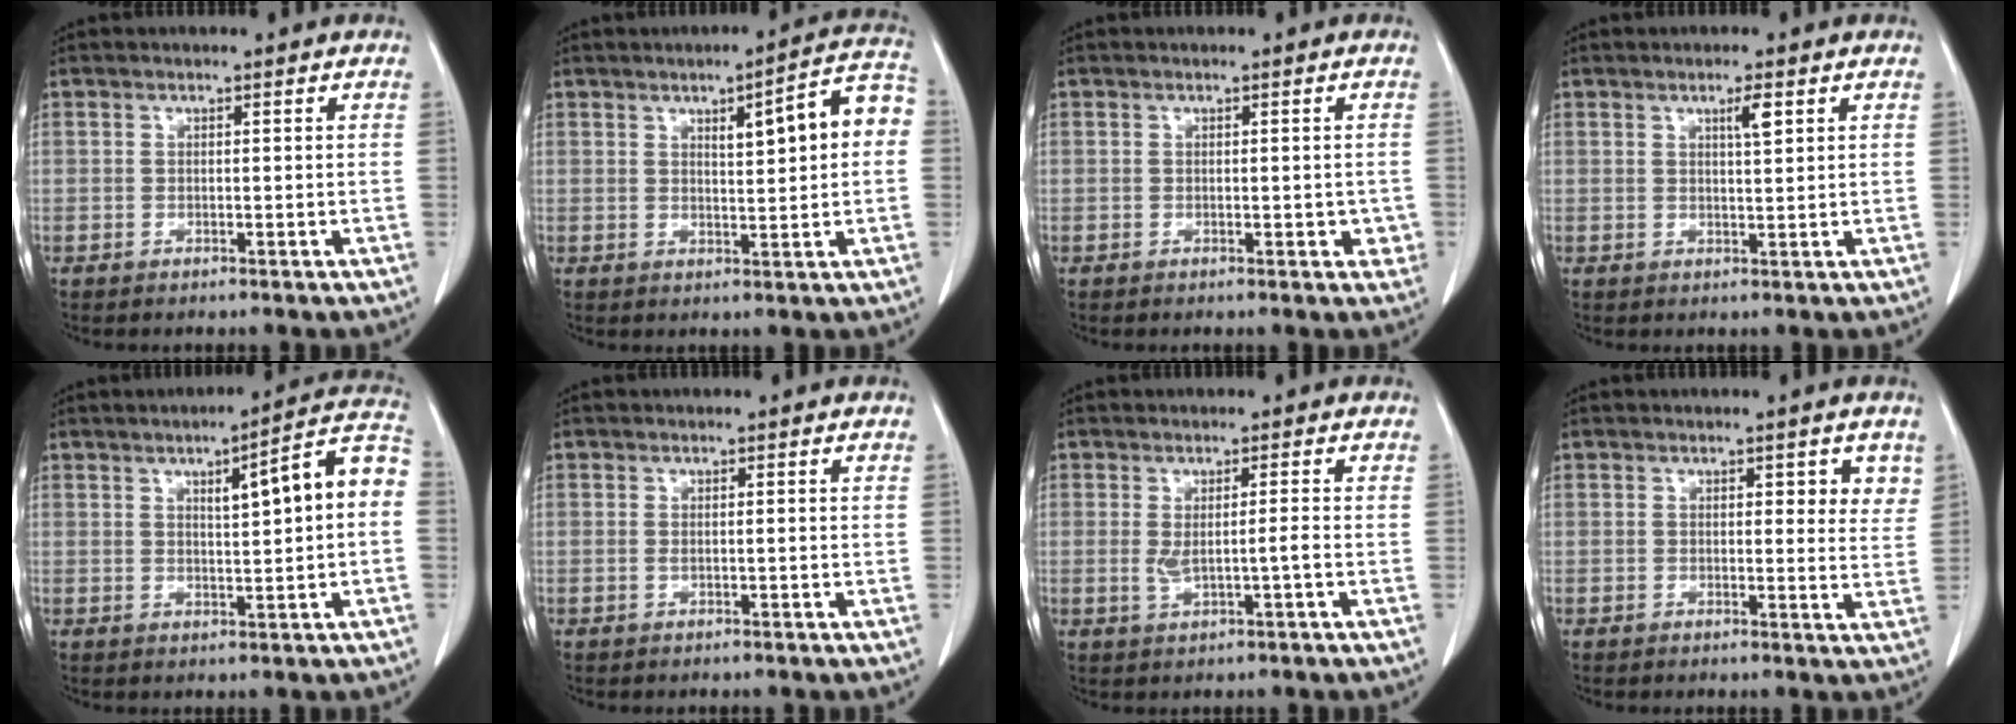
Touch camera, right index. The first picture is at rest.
{"total": 8.9, "force": [1.7, 1.4, 8.7], "torque": [-0.115, 0.024, 0.021]}
{"total": 2.0, "force": [-0.4, 1.1, 1.7], "torque": [-0.010, 0.004, -0.001]}
{"total": 2.4, "force": [1.1, 0.1, 2.1], "torque": [-0.039, -0.002, 0.019]}
{"total": 9.6, "force": [1.4, 0.9, 9.4], "torque": [-0.126, 0.025, 0.017]}
{"total": 0.7, "force": [-0.1, 0.1, 0.7], "torque": [-0.011, 0.002, 0.003]}
{"total": 2.9, "force": [-0.3, 0.0, 2.8], "torque": [-0.051, 0.002, 0.001]}
{"total": 3.8, "force": [1.9, 1.7, 2.8], "torque": [-0.020, -0.007, 0.016]}